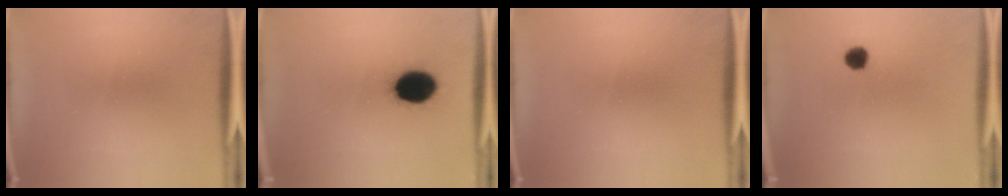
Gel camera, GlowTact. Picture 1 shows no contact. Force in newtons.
{"total": 13.2}
{"total": 0.0}
{"total": 3.0}